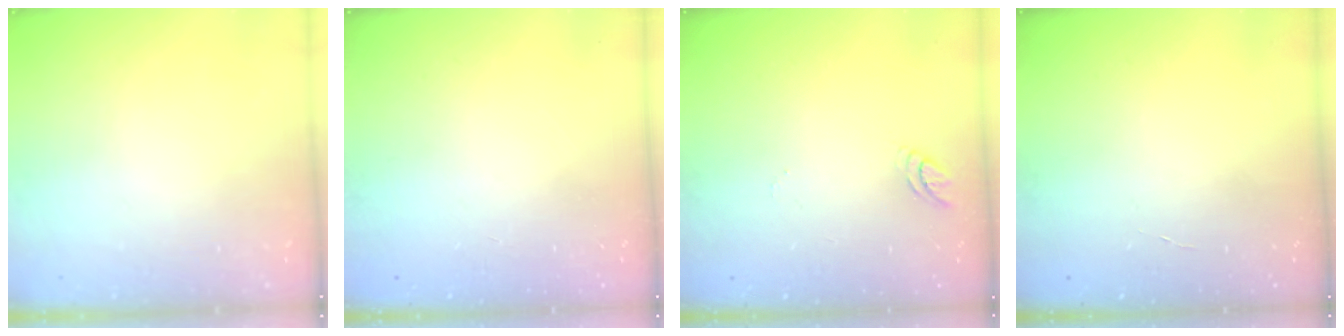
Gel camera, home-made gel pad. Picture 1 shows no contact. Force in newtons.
{"total": 0.0}
{"total": 3.3, "press": 3.3, "slide": 0.3}
{"total": 2.1, "press": 2.1, "slide": 0.2}